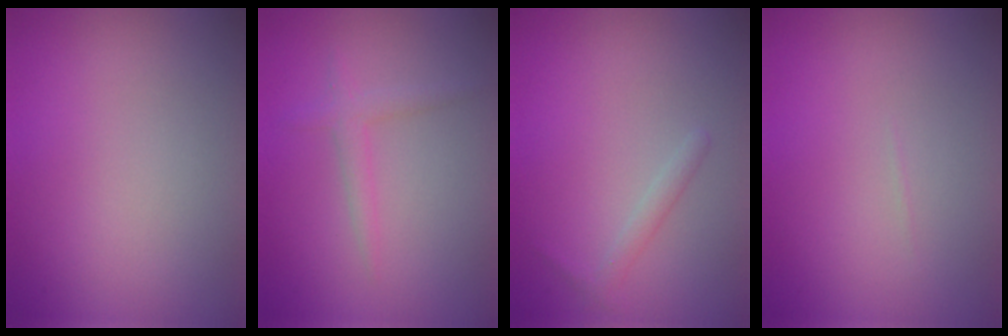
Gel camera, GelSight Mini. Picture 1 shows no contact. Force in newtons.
{"total": 1.5, "press": 1.5, "slide": 0.1}
{"total": 1.1, "press": 1.1, "slide": 0.1}
{"total": 0.0}